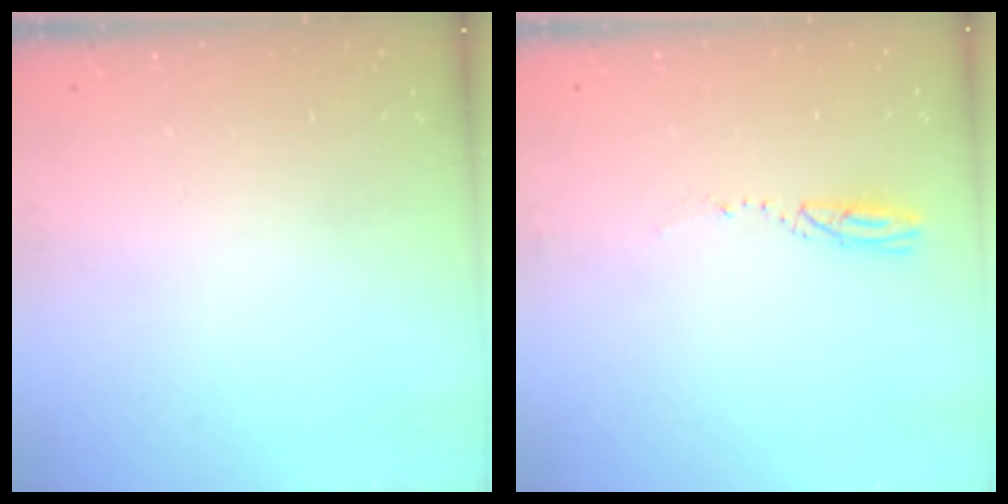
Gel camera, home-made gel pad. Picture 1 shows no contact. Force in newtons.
{"total": 3.4, "press": 3.3, "slide": 0.8}